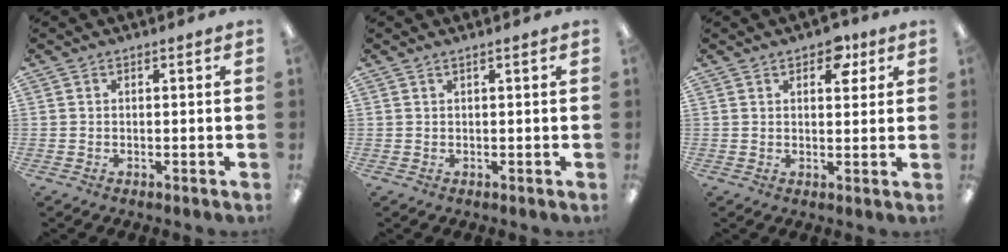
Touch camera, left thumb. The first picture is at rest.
{"total": 0.8, "force": [0.4, 0.0, 0.7], "torque": [-0.012, -0.002, 0.007]}
{"total": 5.8, "force": [3.4, 3.5, 3.2], "torque": [-0.024, -0.010, 0.054]}